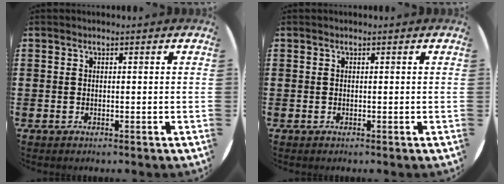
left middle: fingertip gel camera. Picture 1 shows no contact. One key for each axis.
{"total": 0.0}